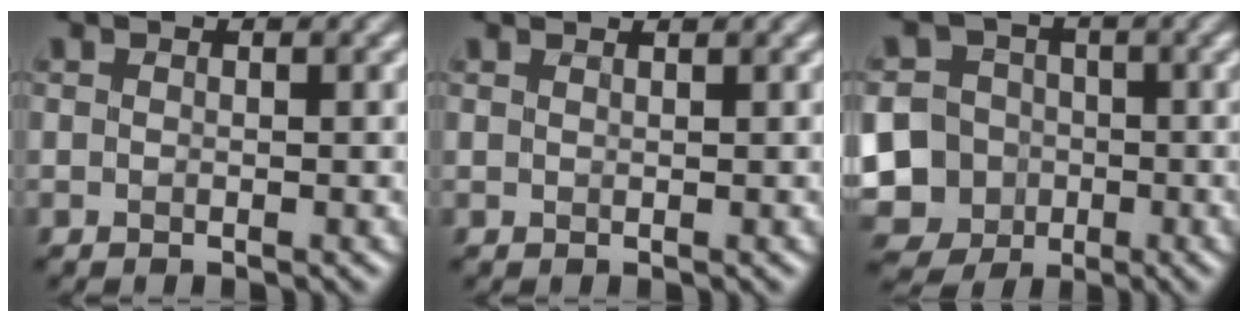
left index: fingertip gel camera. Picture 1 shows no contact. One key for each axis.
{"total": 0.6, "fx": 0.6, "fy": 0.0, "fz": 0.0, "tx": -0.003, "ty": 0.003, "tz": 0.013}
{"total": 13.5, "fx": -4.2, "fy": 12.3, "fz": 3.5, "tx": -0.117, "ty": -0.018, "tz": -0.092}